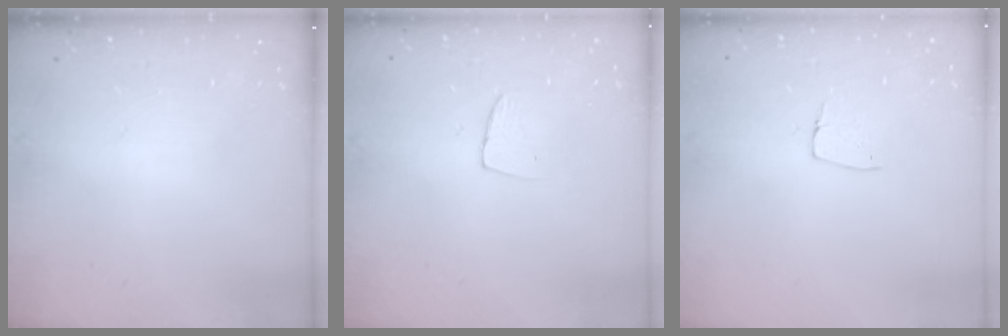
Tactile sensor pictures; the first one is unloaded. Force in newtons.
{"total": 4.9, "press": 4.8, "slide": 0.4}
{"total": 5.5, "press": 5.5, "slide": 0.4}